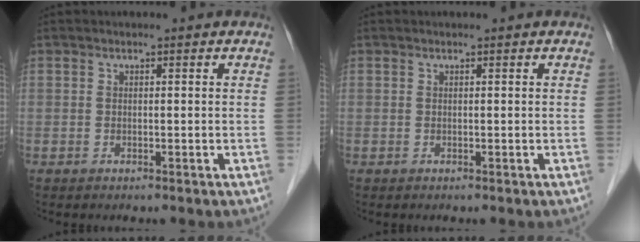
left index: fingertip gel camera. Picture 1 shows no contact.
{"total": 0.0}